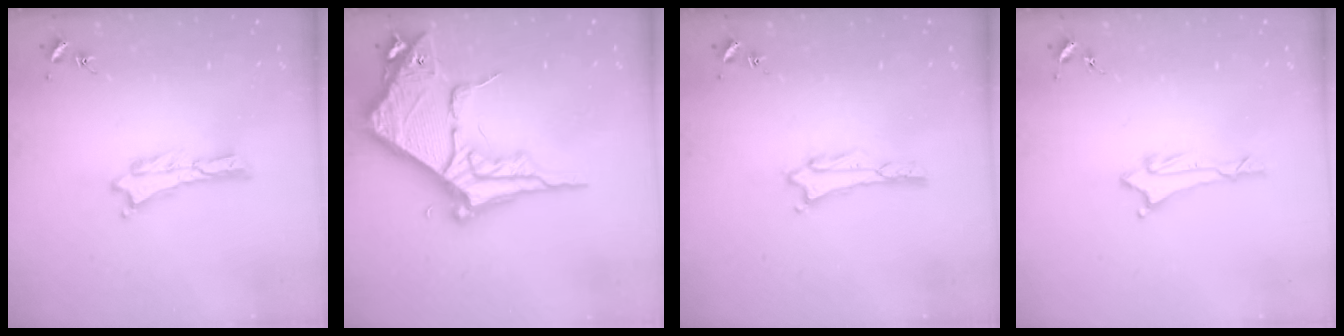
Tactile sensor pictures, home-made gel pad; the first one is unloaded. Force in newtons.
{"total": 10.5, "press": 10.4, "slide": 1.2}
{"total": 1.6, "press": 1.6, "slide": 0.2}
{"total": 1.7, "press": 1.6, "slide": 0.5}